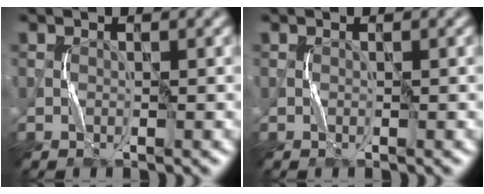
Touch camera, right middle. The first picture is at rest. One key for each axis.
{"total": 0.0}